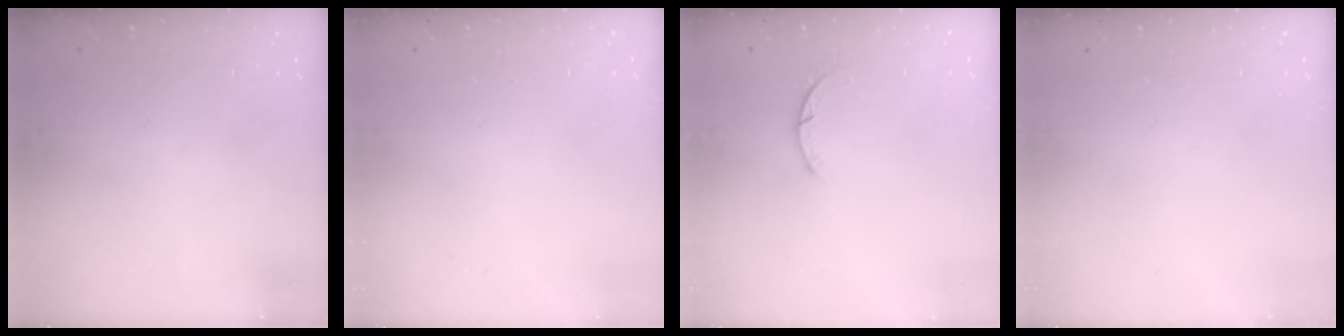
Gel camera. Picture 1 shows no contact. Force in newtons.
{"total": 2.7, "press": 2.7, "slide": 0.2}
{"total": 1.2, "press": 1.2, "slide": 0.3}
{"total": 0.0}